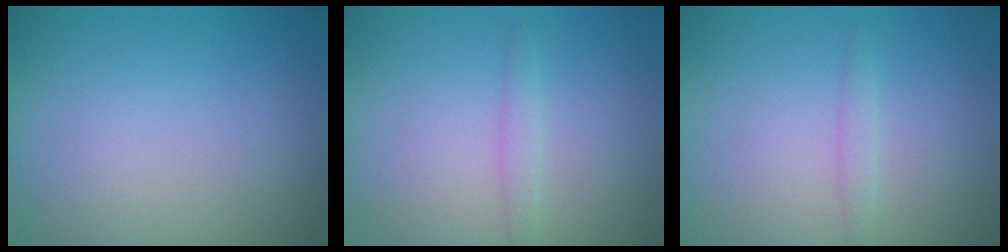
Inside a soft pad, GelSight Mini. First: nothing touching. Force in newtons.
{"total": 1.1, "press": 1.1, "slide": 0.0}
{"total": 0.9, "press": 0.9, "slide": 0.1}